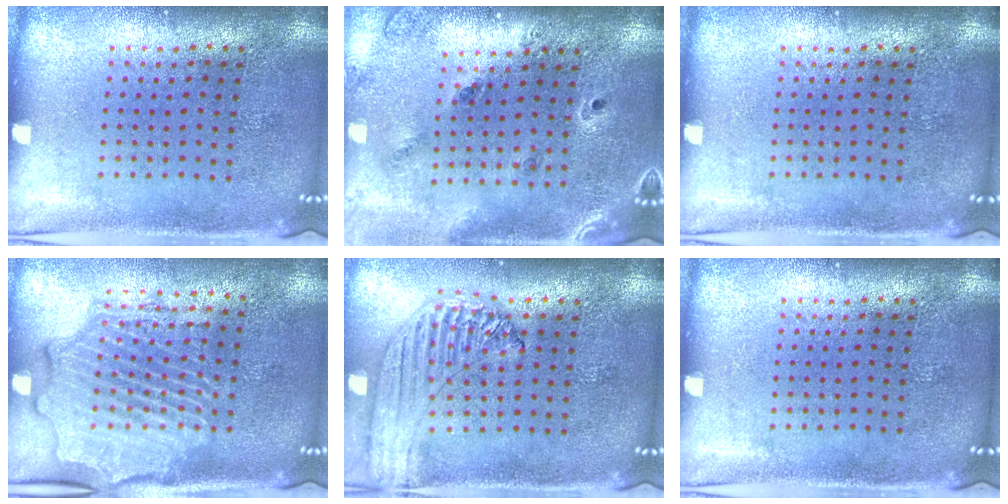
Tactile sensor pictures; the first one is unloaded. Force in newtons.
{"total": 1.3, "press": 1.3, "slide": 0.5}
{"total": 0.0}
{"total": 2.5, "press": 2.3, "slide": 0.8}
{"total": 1.3, "press": 1.3, "slide": 0.1}
{"total": 0.0}